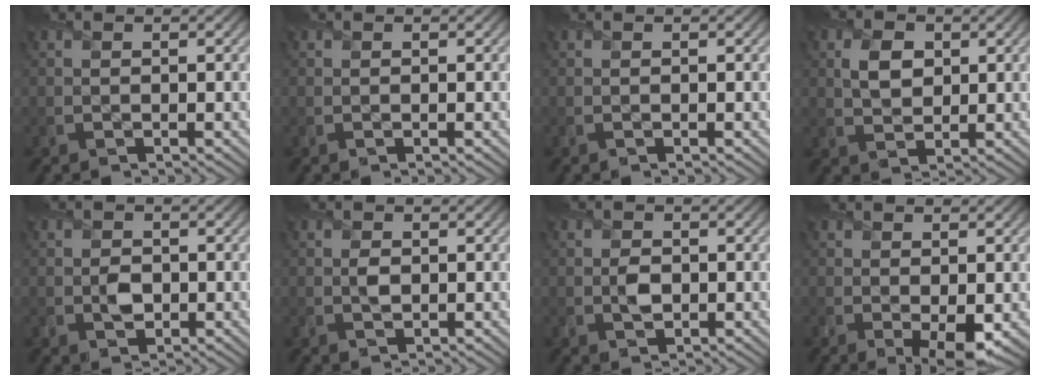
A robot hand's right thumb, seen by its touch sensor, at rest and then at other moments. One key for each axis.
{"total": 0.0}
{"total": 0.0}
{"total": 4.0, "fx": 1.1, "fy": 3.0, "fz": 2.4, "tx": -0.050, "ty": -0.001, "tz": 0.015}
{"total": 2.5, "fx": -0.4, "fy": 2.1, "fz": 1.4, "tx": -0.027, "ty": -0.008, "tz": -0.011}
{"total": 1.5, "fx": 0.1, "fy": 1.1, "fz": 1.0, "tx": -0.020, "ty": -0.003, "tz": -0.001}
{"total": 2.3, "fx": -0.2, "fy": 1.8, "fz": 1.4, "tx": -0.029, "ty": -0.006, "tz": -0.007}
{"total": 3.3, "fx": -0.6, "fy": 1.5, "fz": 2.9, "tx": -0.051, "ty": -0.014, "tz": -0.008}